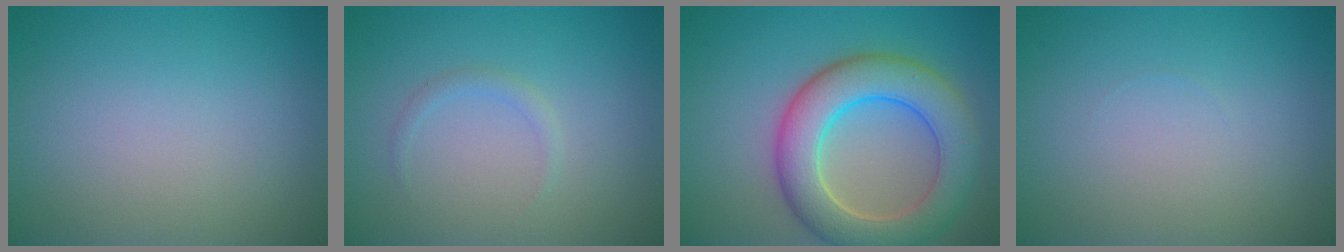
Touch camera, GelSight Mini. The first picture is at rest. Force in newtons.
{"total": 0.9, "press": 0.9, "slide": 0.1}
{"total": 8.1, "press": 8.0, "slide": 0.7}
{"total": 0.0}